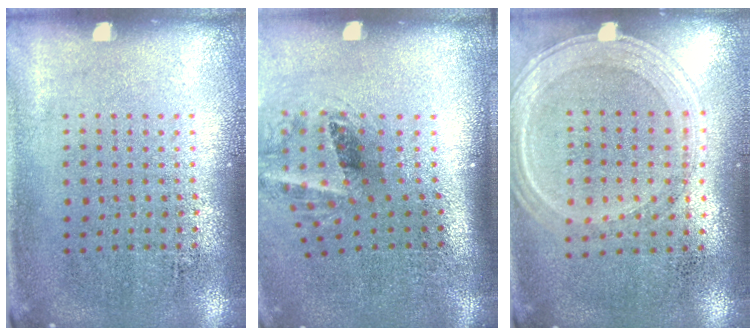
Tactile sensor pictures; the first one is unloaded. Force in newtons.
{"total": 1.6, "press": 1.2, "slide": 1.0}
{"total": 1.2, "press": 1.2, "slide": 0.4}